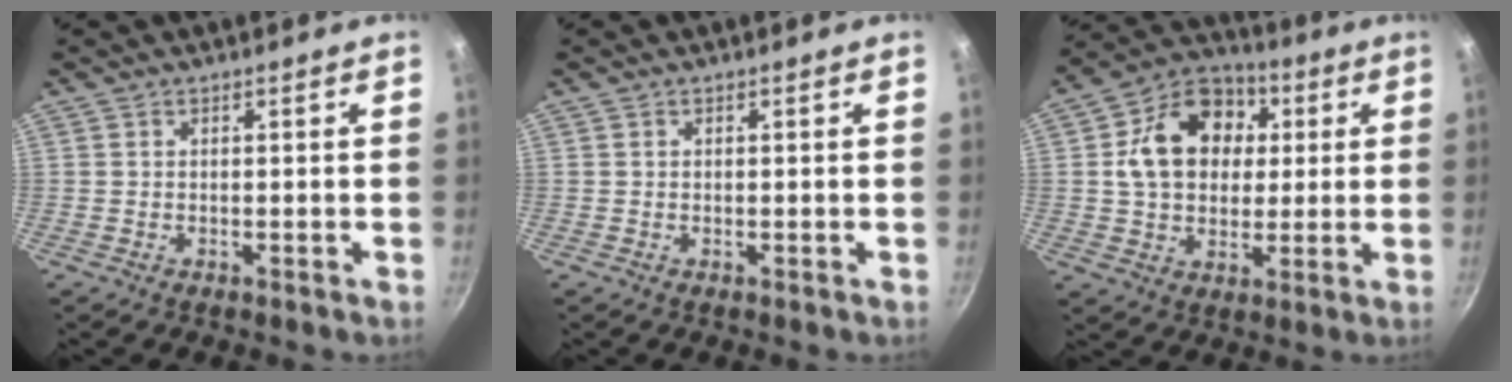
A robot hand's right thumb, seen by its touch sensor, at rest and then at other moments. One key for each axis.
{"total": 0.0}
{"total": 16.6, "fx": 3.2, "fy": 12.9, "fz": 10.0, "tx": -0.138, "ty": 0.020, "tz": 0.042}